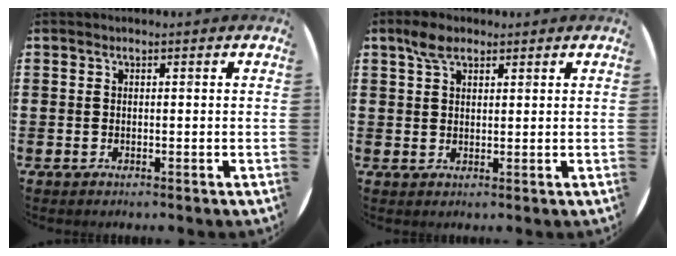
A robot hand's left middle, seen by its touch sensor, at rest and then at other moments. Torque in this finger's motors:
{"motor_torque": [0.28, -0.19, -0.31, -0.04]}